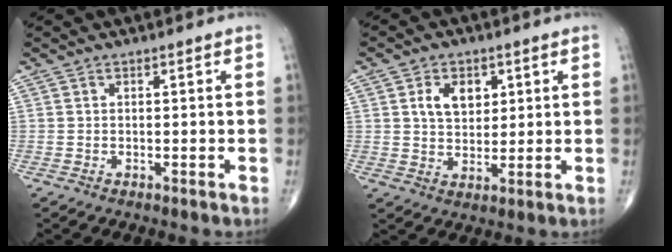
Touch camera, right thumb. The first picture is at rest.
{"total": 6.7, "force": [2.2, 4.6, 4.3], "torque": [-0.049, -0.010, 0.039]}